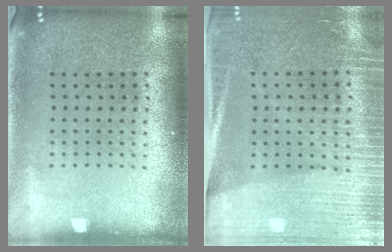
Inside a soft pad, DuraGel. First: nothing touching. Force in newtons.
{"total": 3.4, "press": 3.1, "slide": 1.4}